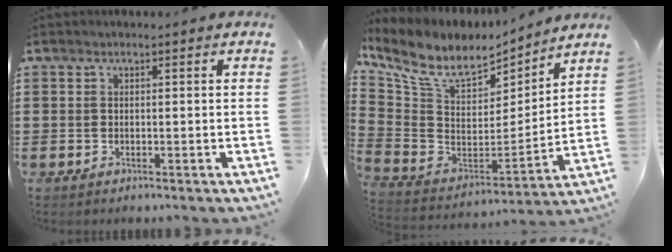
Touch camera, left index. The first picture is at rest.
{"total": 9.2, "force": [6.8, 3.9, 4.8], "torque": [-0.128, -0.047, 0.120]}